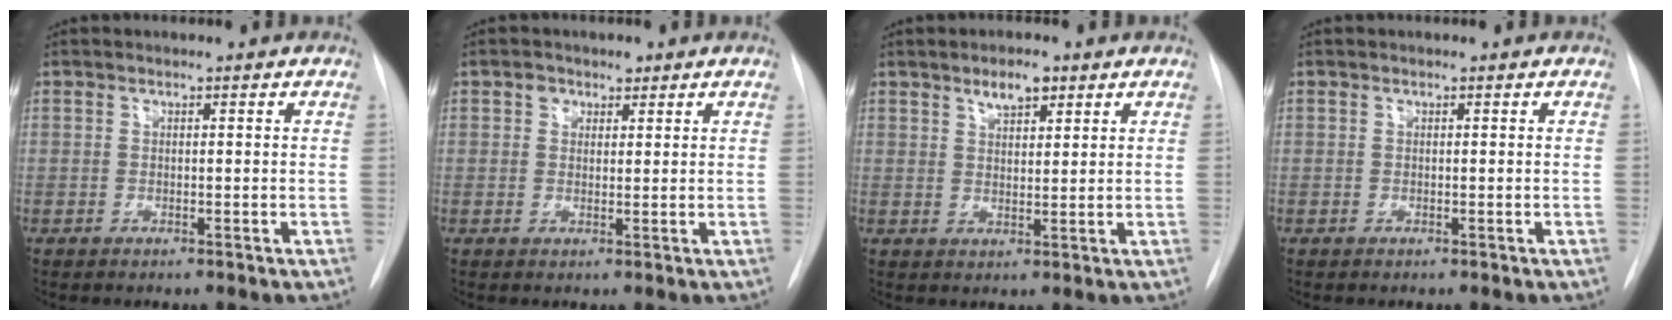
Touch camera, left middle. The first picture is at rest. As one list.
[{"total": 2.1, "force": [1.2, 1.7, 0.6], "torque": [-0.007, 0.004, 0.014]}, {"total": 3.7, "force": [2.4, 1.4, 2.4], "torque": [-0.042, 0.002, 0.041]}, {"total": 0.0}]